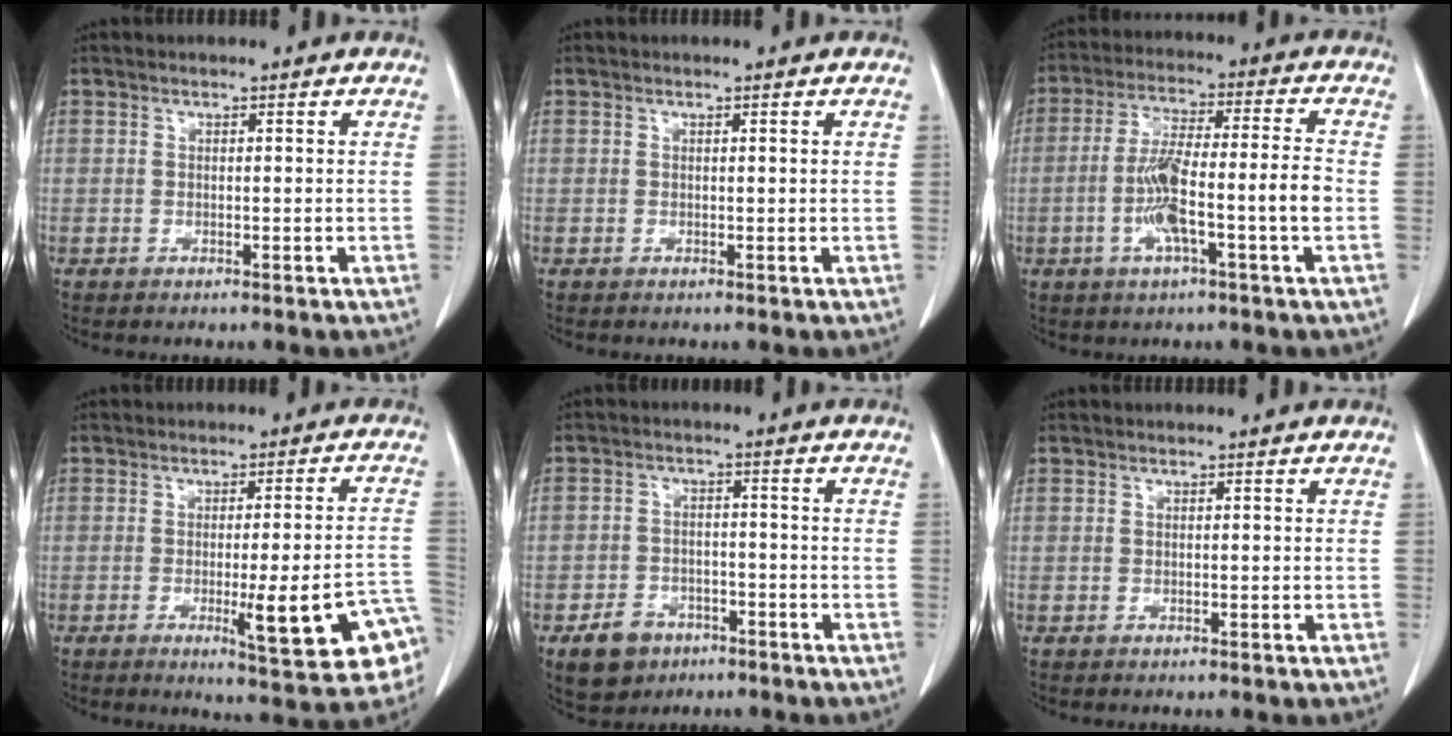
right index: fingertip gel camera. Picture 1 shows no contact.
{"total": 0.0}
{"total": 11.0, "force": [-2.8, 0.2, 10.6], "torque": [-0.203, 0.010, -0.054]}
{"total": 12.8, "force": [-4.6, 1.1, 11.9], "torque": [-0.110, 0.005, -0.050]}
{"total": 5.8, "force": [-3.5, 4.1, 1.9], "torque": [-0.039, 0.005, -0.051]}
{"total": 0.0}